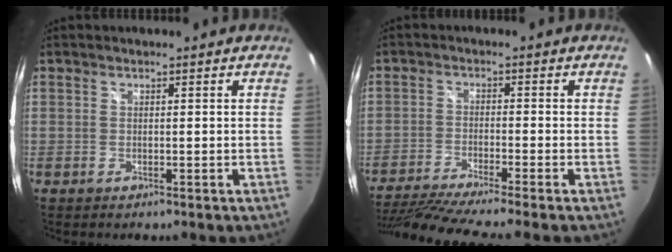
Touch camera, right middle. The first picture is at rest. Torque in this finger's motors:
{"motor_torque": [1.07, -1.07, 0.12, 0.09]}